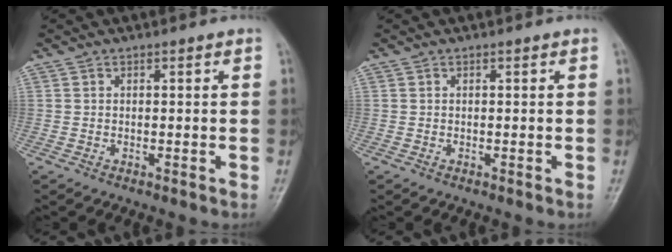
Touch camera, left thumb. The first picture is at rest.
{"total": 0.0}